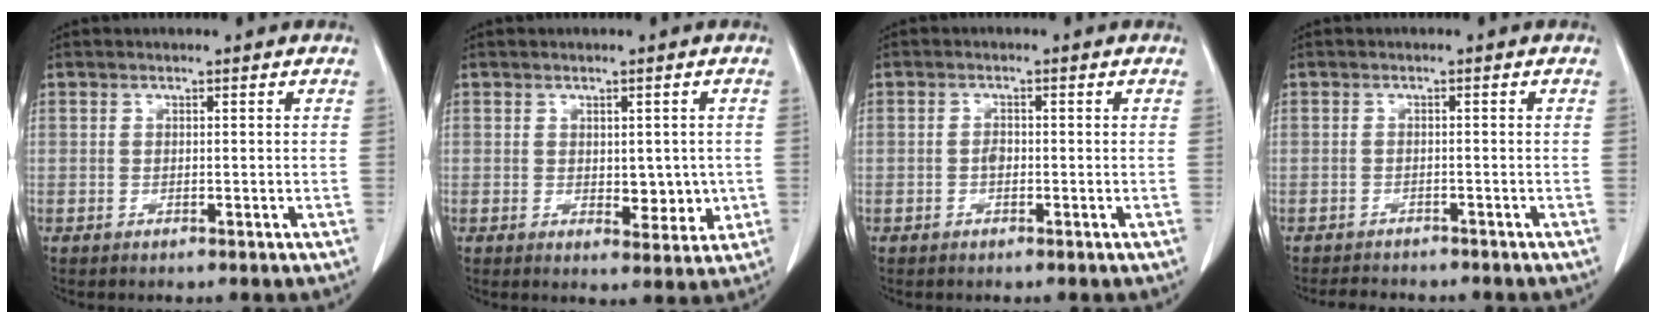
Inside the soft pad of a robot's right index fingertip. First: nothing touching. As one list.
[{"total": 4.7, "force": [-0.1, 2.6, 3.9], "torque": [-0.041, -0.006, 0.011]}, {"total": 1.1, "force": [-0.2, 0.7, 0.8], "torque": [-0.012, 0.005, -0.003]}, {"total": 4.7, "force": [-4.2, 1.6, 1.4], "torque": [-0.021, -0.005, -0.057]}]